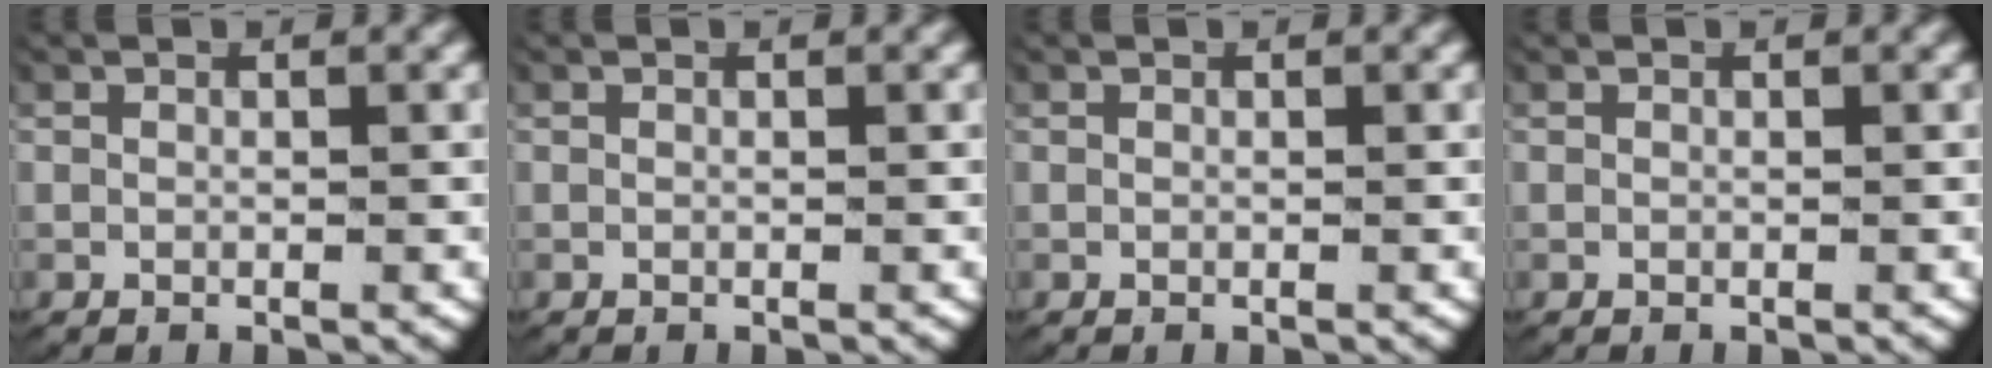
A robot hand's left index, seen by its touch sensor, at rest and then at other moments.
{"total": 0.0}
{"total": 0.0}
{"total": 0.0}